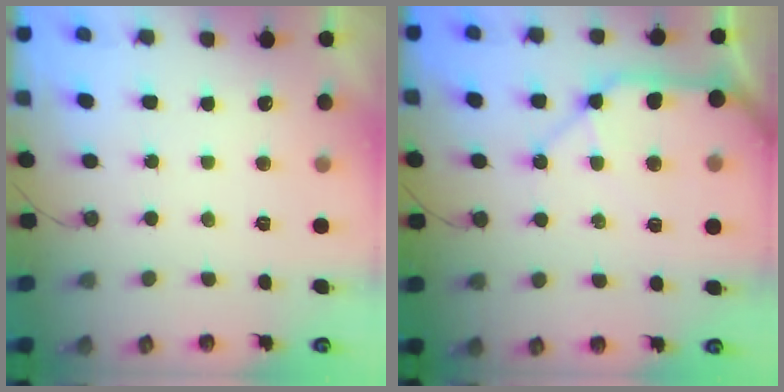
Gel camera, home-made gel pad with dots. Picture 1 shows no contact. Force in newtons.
{"total": 13.4, "press": 13.2, "slide": 1.8}